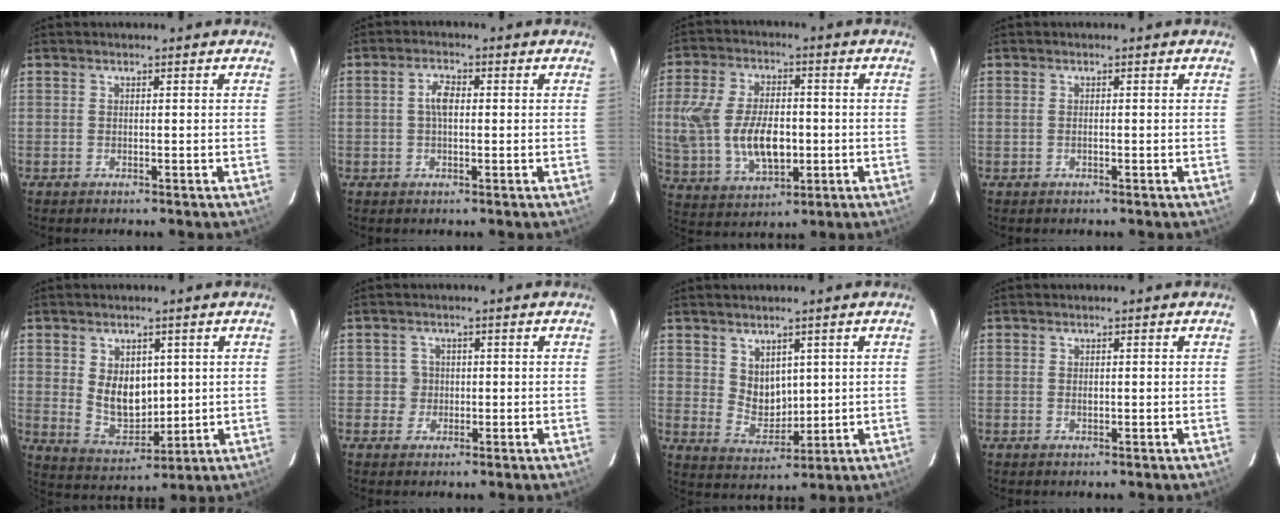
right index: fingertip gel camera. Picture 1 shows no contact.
{"total": 3.2, "force": [0.2, 1.6, 2.8], "torque": [-0.055, 0.009, 0.004]}
{"total": 15.3, "force": [-1.3, 8.8, 12.4], "torque": [-0.259, -0.002, -0.011]}
{"total": 0.6, "force": [-0.1, 0.4, 0.4], "torque": [-0.009, 0.000, -0.003]}
{"total": 8.8, "force": [1.9, 6.2, 6.0], "torque": [-0.108, -0.007, 0.055]}
{"total": 2.7, "force": [0.0, 2.7, -0.1], "torque": [0.011, 0.015, 0.003]}
{"total": 5.9, "force": [2.7, 4.4, 2.9], "torque": [-0.046, -0.002, 0.064]}
{"total": 0.9, "force": [0.1, 0.7, 0.7], "torque": [-0.011, 0.001, 0.003]}